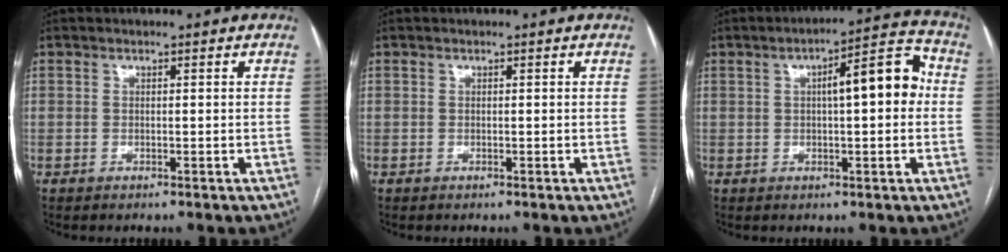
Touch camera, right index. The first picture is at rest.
{"total": 0.0}
{"total": 9.6, "force": [1.1, 2.3, 9.3], "torque": [-0.129, 0.035, 0.013]}